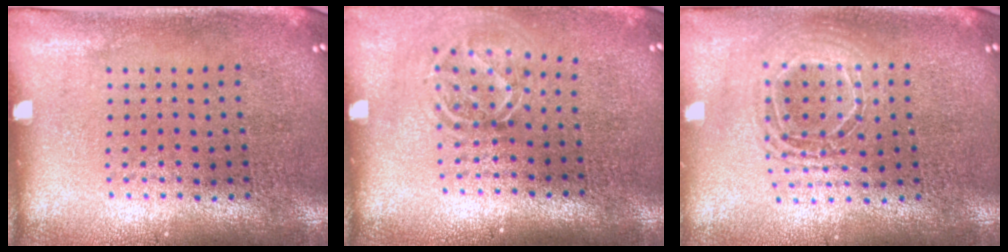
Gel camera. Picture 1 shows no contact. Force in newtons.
{"total": 1.7, "press": 1.2, "slide": 1.2}
{"total": 1.6, "press": 1.4, "slide": 0.9}